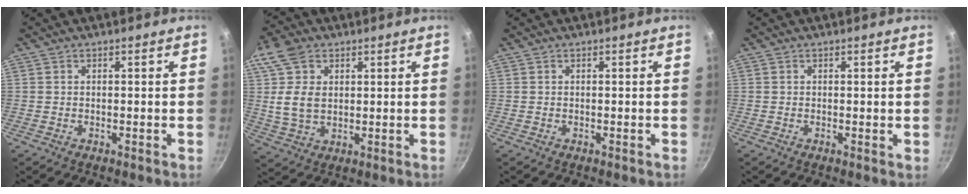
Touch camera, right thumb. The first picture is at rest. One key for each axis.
{"total": 10.1, "fx": 2.5, "fy": 7.1, "fz": 6.7, "tx": -0.112, "ty": -0.008, "tz": 0.045}
{"total": 0.0}
{"total": 0.6, "fx": 0.1, "fy": 0.2, "fz": 0.5, "tx": -0.006, "ty": -0.001, "tz": 0.000}